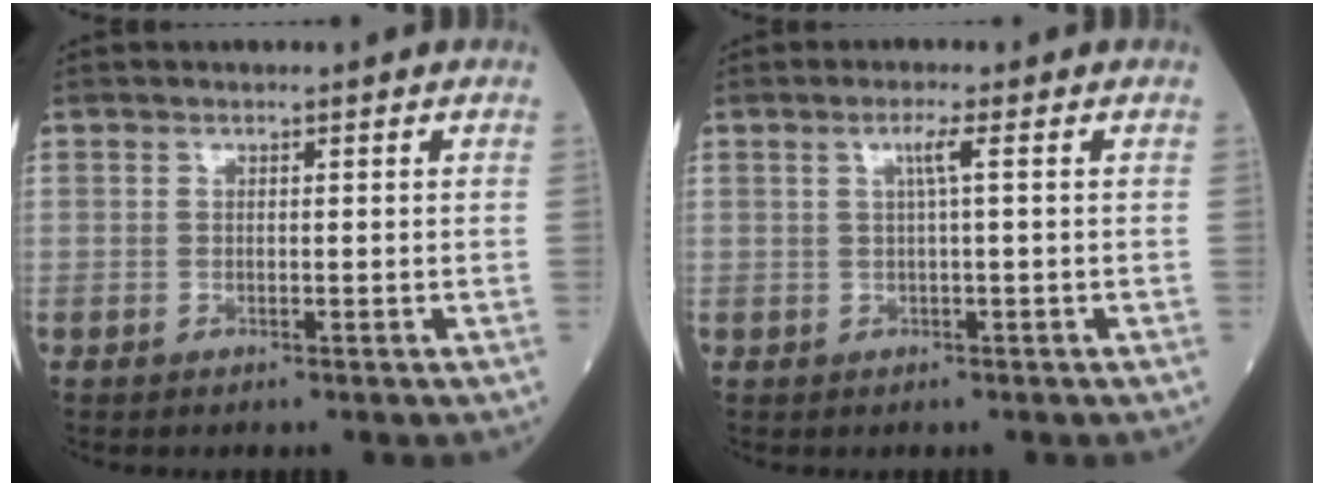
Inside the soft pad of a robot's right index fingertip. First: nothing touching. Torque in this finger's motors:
{"motor_torque": [0.25, 0.08, 0.16, 0.06]}